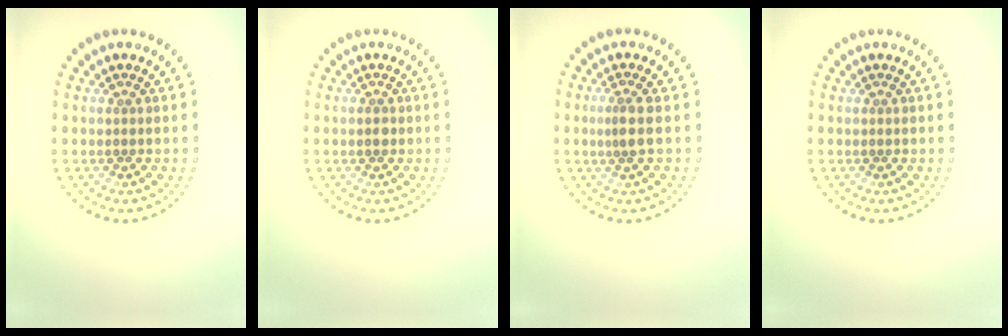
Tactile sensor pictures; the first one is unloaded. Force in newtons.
{"total": 1.1, "press": 1.1, "slide": 0.1}
{"total": 1.8, "press": 1.5, "slide": 1.1}
{"total": 0.0}